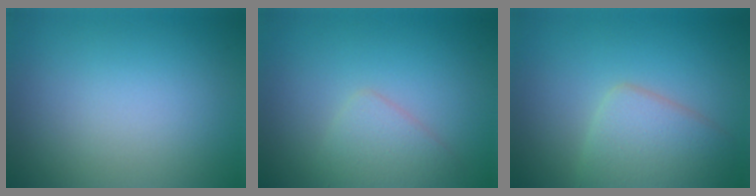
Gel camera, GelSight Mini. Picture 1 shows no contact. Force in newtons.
{"total": 2.4, "press": 2.4, "slide": 0.2}
{"total": 4.3, "press": 4.3, "slide": 0.3}